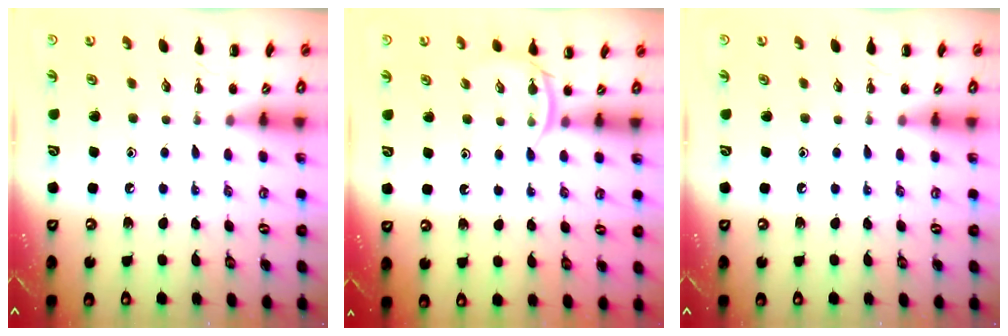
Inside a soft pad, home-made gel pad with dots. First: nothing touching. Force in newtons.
{"total": 4.4, "press": 4.1, "slide": 1.5}
{"total": 0.0}